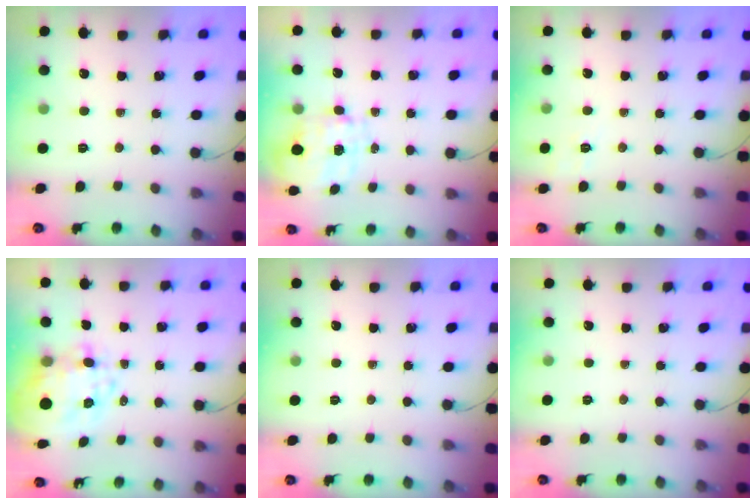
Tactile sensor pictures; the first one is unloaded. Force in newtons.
{"total": 9.3, "press": 9.3, "slide": 0.8}
{"total": 6.5, "press": 6.3, "slide": 1.7}
{"total": 9.2, "press": 8.8, "slide": 2.8}
{"total": 0.0}
{"total": 2.5, "press": 2.4, "slide": 0.5}